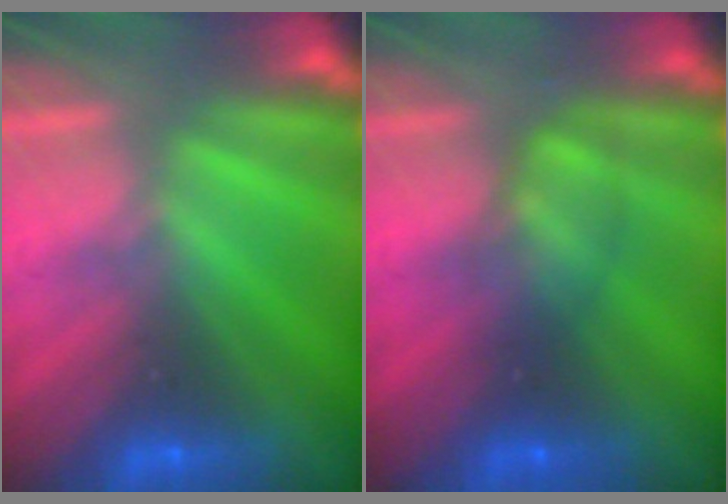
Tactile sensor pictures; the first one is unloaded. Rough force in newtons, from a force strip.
{"total": 2.6}